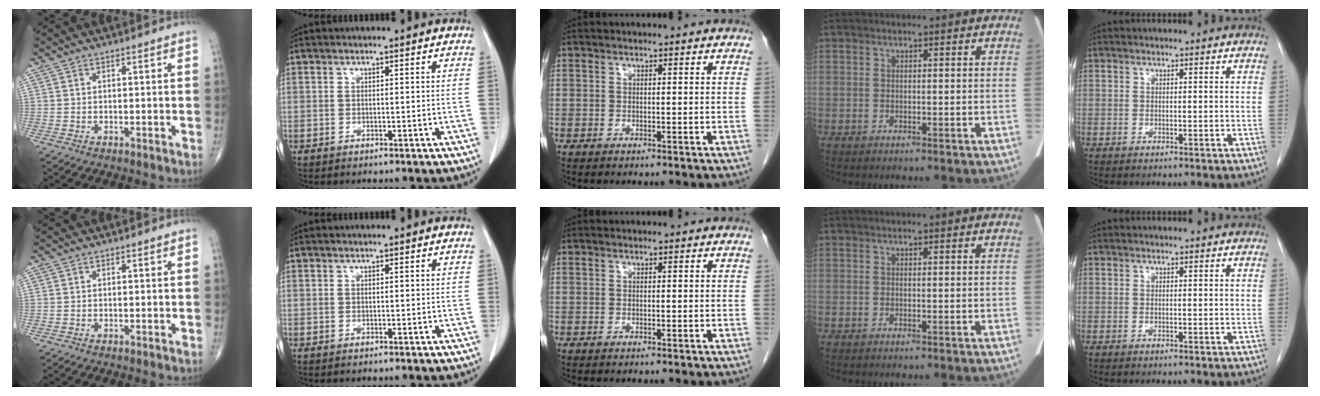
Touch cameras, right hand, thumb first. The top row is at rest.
{}